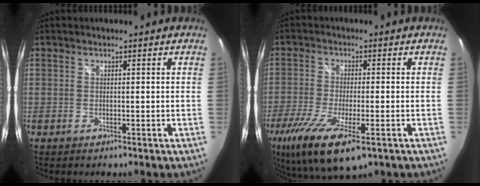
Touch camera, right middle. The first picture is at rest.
{"total": 15.0, "force": [-8.1, 4.7, 11.7], "torque": [-0.245, -0.062, -0.140]}